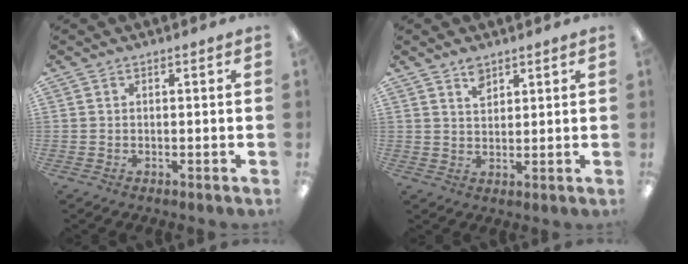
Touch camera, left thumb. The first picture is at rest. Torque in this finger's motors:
{"motor_torque": [0.10, 0.11, -0.10, -0.07, -0.04]}